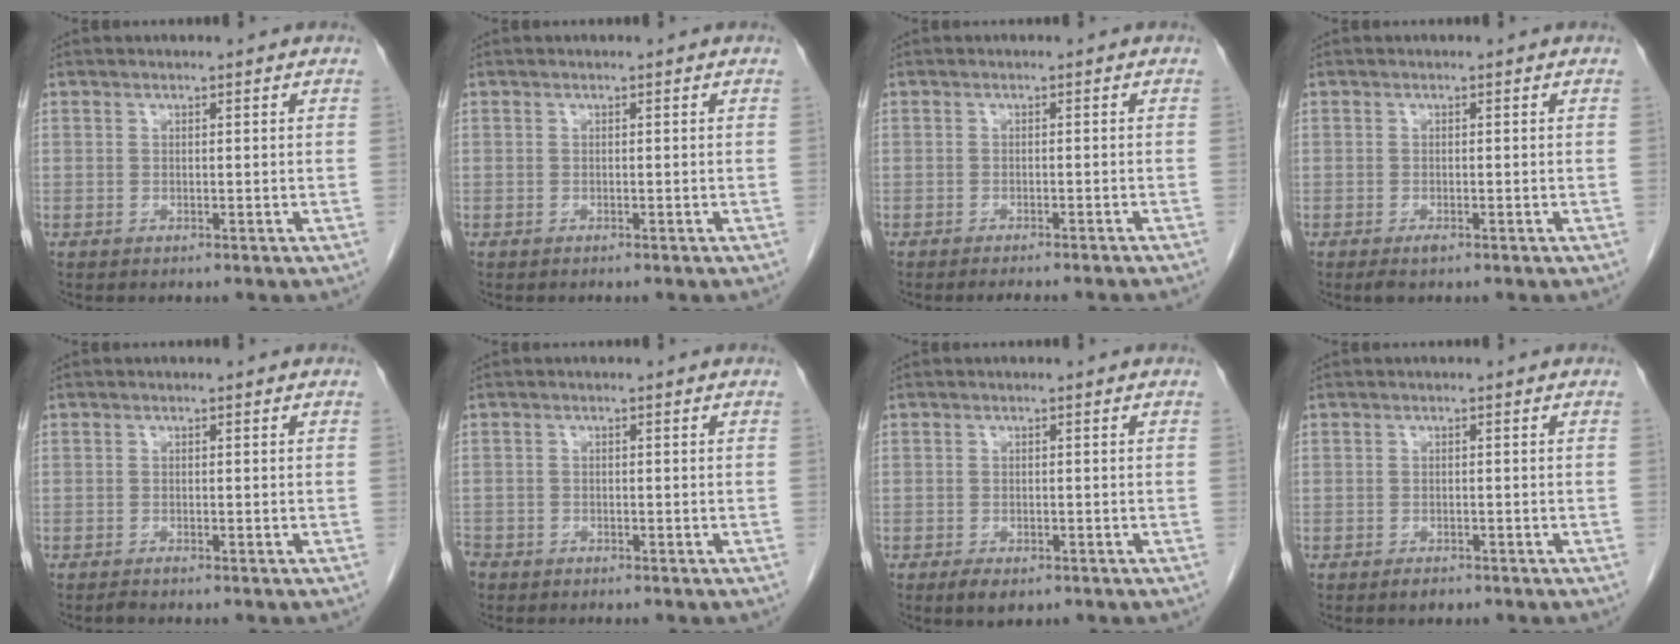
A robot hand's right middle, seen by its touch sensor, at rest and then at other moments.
{"total": 0.0}
{"total": 6.9, "force": [-6.2, -0.1, 2.9], "torque": [-0.025, -0.012, -0.077]}
{"total": 1.2, "force": [-0.8, 0.3, 0.9], "torque": [-0.019, -0.003, -0.011]}
{"total": 0.5, "force": [-0.5, -0.1, 0.2], "torque": [-0.008, -0.002, -0.009]}
{"total": 3.2, "force": [-2.4, 2.0, 0.7], "torque": [-0.021, -0.001, -0.048]}
{"total": 2.8, "force": [-1.8, 1.2, 1.8], "torque": [-0.031, -0.004, -0.023]}
{"total": 1.2, "force": [-0.9, 0.5, 0.6], "torque": [-0.012, 0.000, -0.011]}